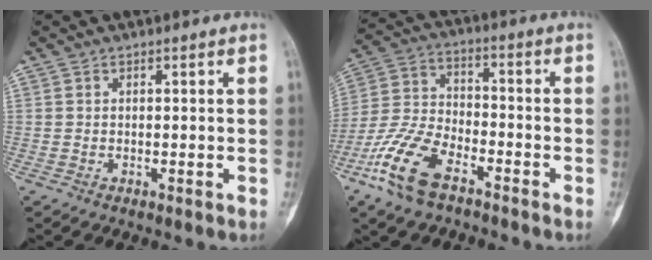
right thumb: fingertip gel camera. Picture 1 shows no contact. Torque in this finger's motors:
{"motor_torque": [0.36, 0.39, 0.53, -0.07, 0.09]}